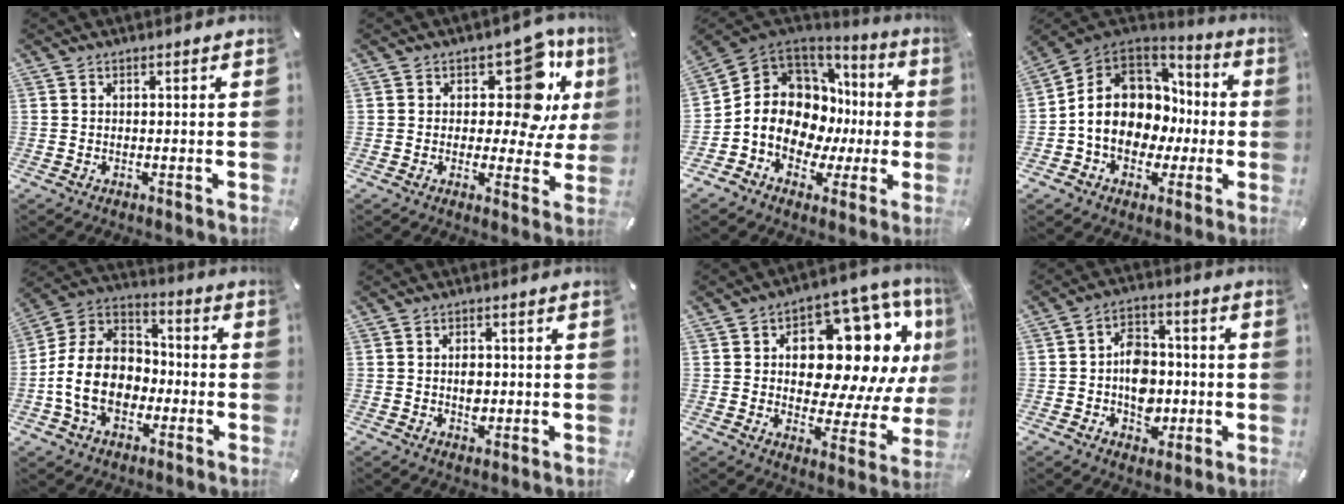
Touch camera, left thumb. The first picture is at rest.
{"total": 15.1, "force": [5.4, 8.1, 11.5], "torque": [-0.143, -0.039, 0.087]}
{"total": 13.3, "force": [0.3, 11.1, 7.4], "torque": [-0.151, -0.030, 0.005]}
{"total": 12.9, "force": [-1.5, 11.2, 6.2], "torque": [-0.138, 0.006, -0.018]}
{"total": 14.1, "force": [-4.1, 10.9, 8.0], "torque": [-0.195, 0.022, -0.076]}
{"total": 3.3, "force": [-0.2, 2.4, 2.3], "torque": [-0.028, -0.002, -0.006]}
{"total": 20.9, "force": [6.8, 12.2, 15.5], "torque": [-0.207, -0.050, 0.111]}
{"total": 10.0, "force": [-1.9, 8.0, 5.6], "torque": [-0.089, 0.020, -0.028]}